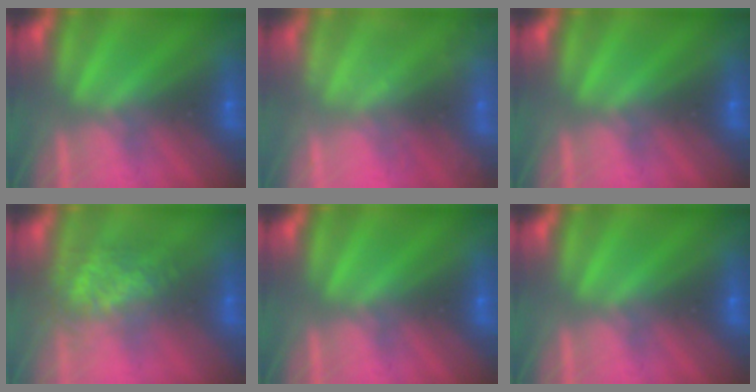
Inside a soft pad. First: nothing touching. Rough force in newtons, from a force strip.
{"total": 2.3}
{"total": 0.0}
{"total": 3.8}
{"total": 0.0}
{"total": 0.0}